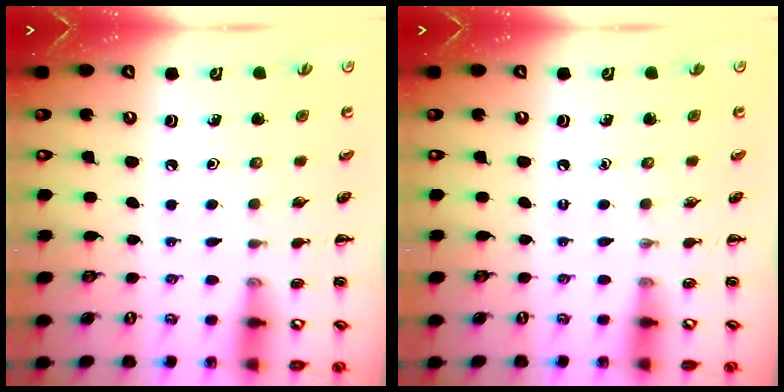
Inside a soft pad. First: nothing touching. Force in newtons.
{"total": 0.0}